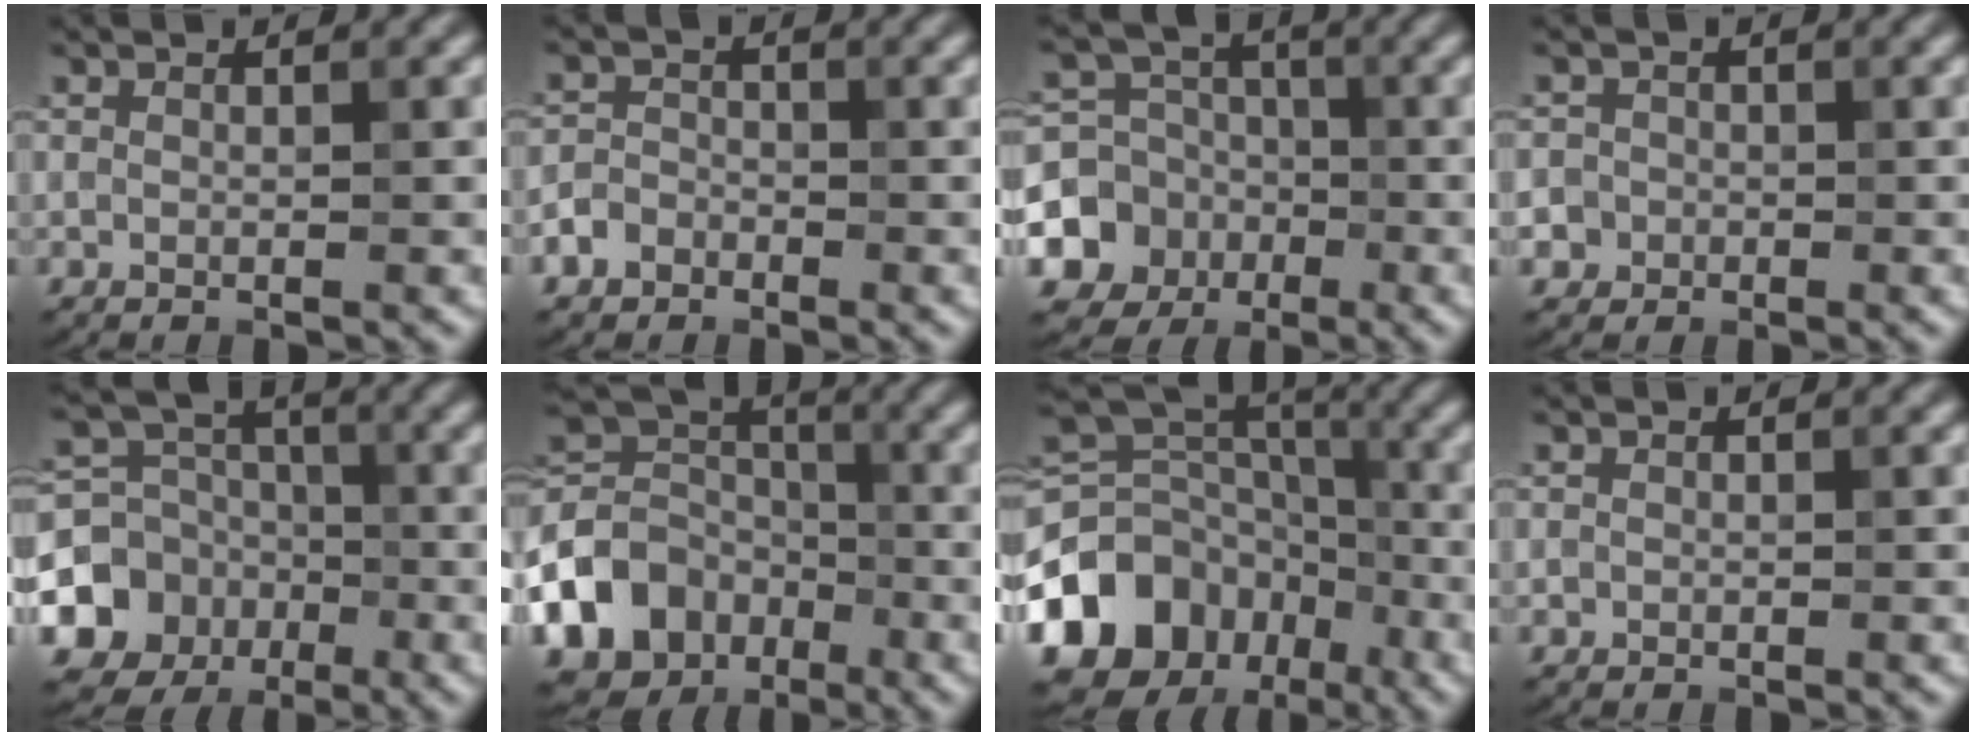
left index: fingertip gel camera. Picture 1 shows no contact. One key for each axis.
{"total": 2.8, "fx": -1.7, "fy": 2.1, "fz": 0.6, "tx": 0.014, "ty": 0.000, "tz": -0.040}
{"total": 8.9, "fx": -2.9, "fy": 8.0, "fz": 2.6, "tx": -0.059, "ty": -0.012, "tz": -0.069}
{"total": 3.8, "fx": -0.3, "fy": 3.7, "fz": 0.7, "tx": 0.007, "ty": 0.023, "tz": -0.026}
{"total": 10.9, "fx": -3.8, "fy": 9.8, "fz": 3.2, "tx": -0.074, "ty": -0.025, "tz": -0.083}
{"total": 12.2, "fx": -5.2, "fy": 9.7, "fz": 5.1, "tx": -0.128, "ty": -0.009, "tz": -0.101}
{"total": 14.4, "fx": -6.8, "fy": 11.2, "fz": 5.9, "tx": -0.147, "ty": -0.003, "tz": -0.107}
{"total": 0.0}